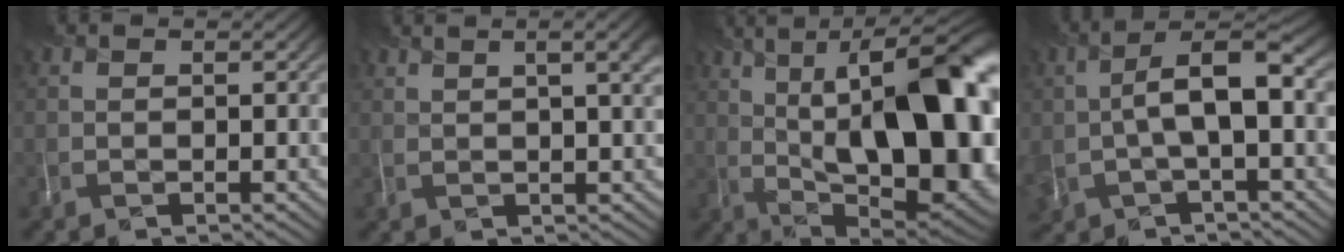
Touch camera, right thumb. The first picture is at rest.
{"total": 4.1, "force": [1.9, 1.0, 3.5], "torque": [-0.037, 0.021, 0.022]}
{"total": 19.9, "force": [2.5, 8.3, 17.9], "torque": [-0.237, 0.039, 0.043]}
{"total": 7.3, "force": [-0.3, 3.3, 6.6], "torque": [-0.134, 0.015, -0.006]}